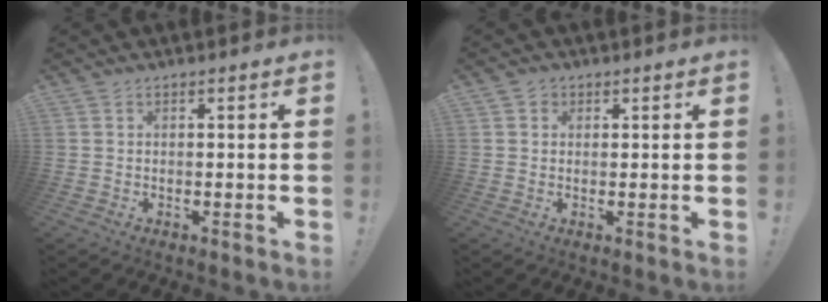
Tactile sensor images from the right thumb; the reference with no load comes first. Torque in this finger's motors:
{"motor_torque": [0.02, -0.35, -0.31, -0.01, 0.00]}